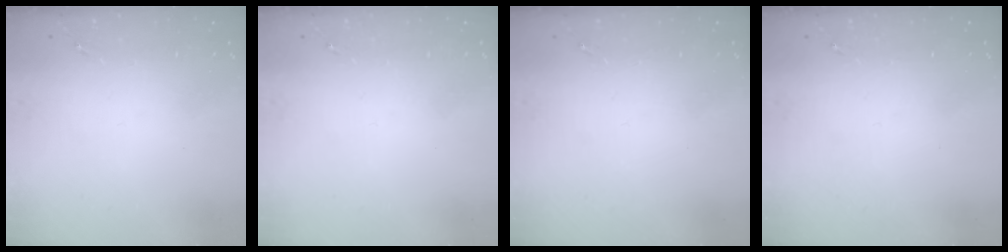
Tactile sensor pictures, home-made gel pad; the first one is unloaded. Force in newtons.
{"total": 0.0}
{"total": 0.0}
{"total": 0.0}